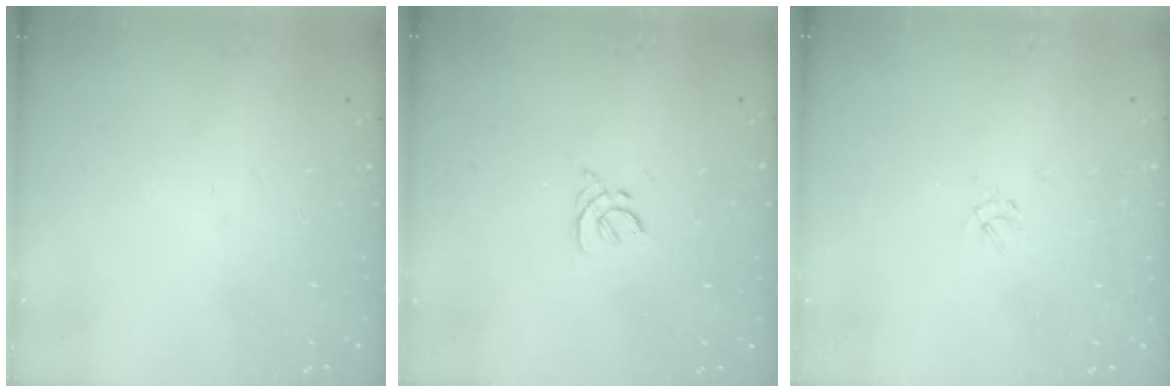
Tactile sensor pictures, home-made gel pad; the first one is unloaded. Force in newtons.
{"total": 2.0, "press": 1.9, "slide": 0.6}
{"total": 2.0, "press": 2.0, "slide": 0.4}